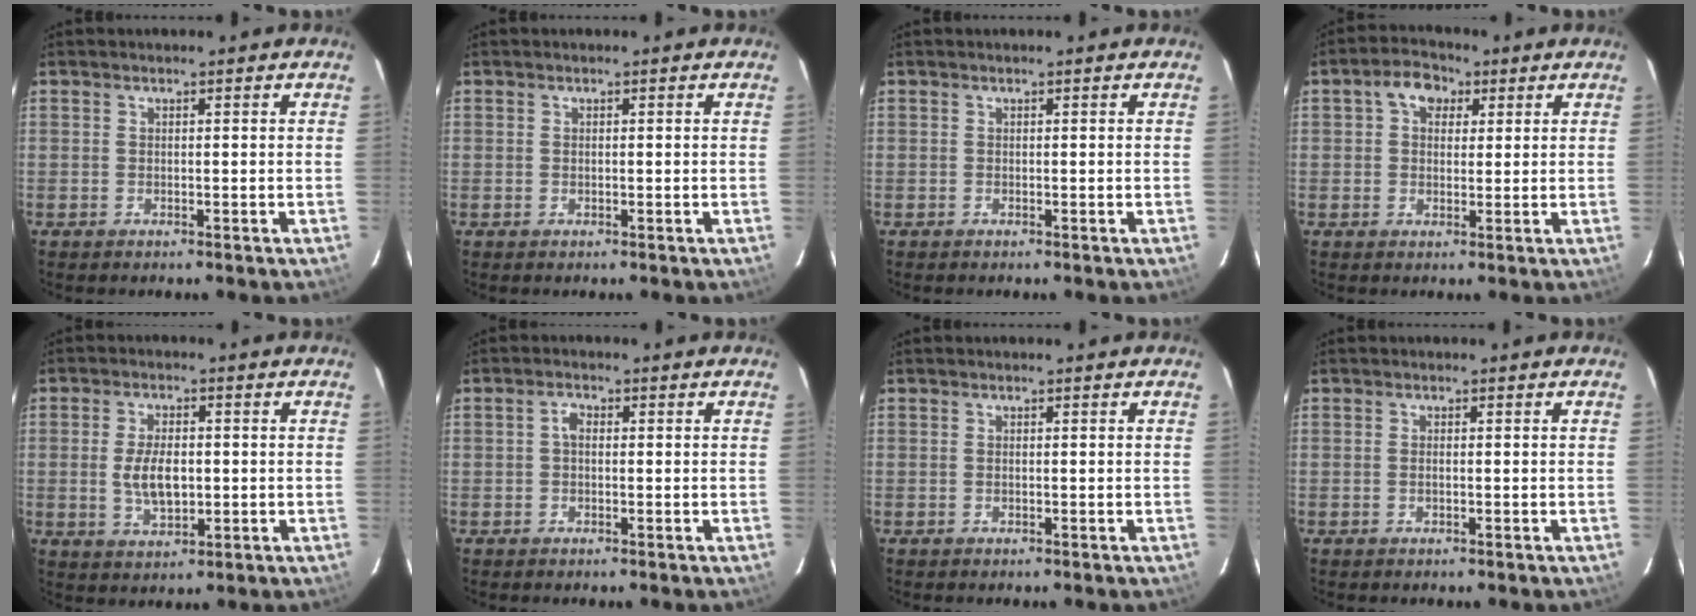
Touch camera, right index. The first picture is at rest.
{"total": 0.0}
{"total": 0.0}
{"total": 5.3, "force": [2.0, 4.0, 2.9], "torque": [-0.045, 0.021, 0.031]}
{"total": 6.9, "force": [-0.4, 3.8, 5.8], "torque": [-0.111, -0.004, 0.000]}
{"total": 1.7, "force": [0.0, 1.1, 1.3], "torque": [-0.025, 0.009, -0.003]}
{"total": 0.0}
{"total": 0.8, "force": [-0.1, 0.3, 0.7], "torque": [-0.015, 0.002, -0.004]}